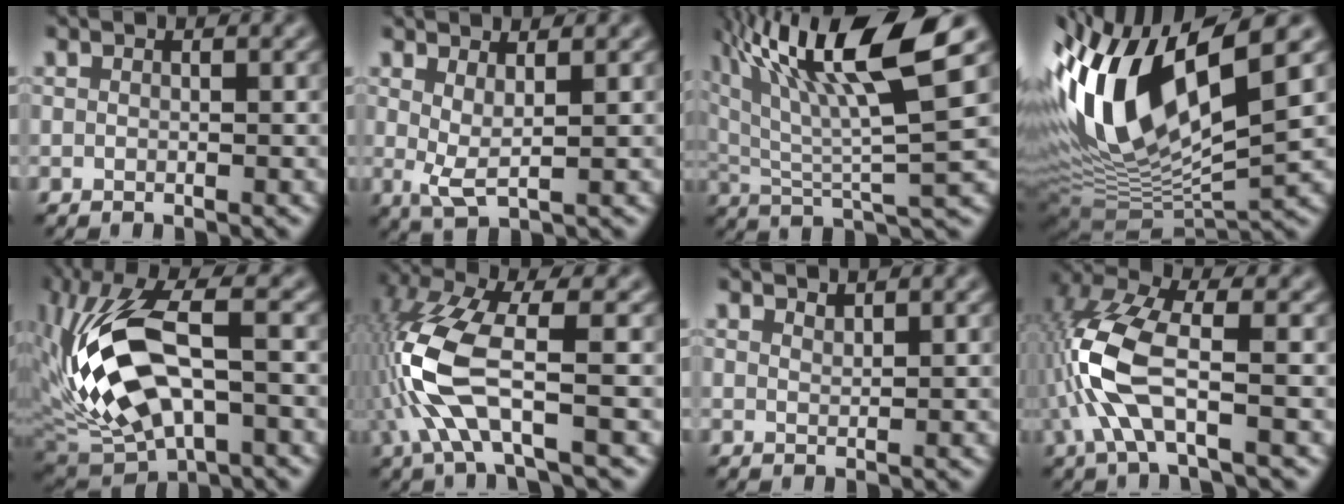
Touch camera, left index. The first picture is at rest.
{"total": 2.5, "force": [1.0, 0.6, 2.2], "torque": [-0.039, -0.008, 0.018]}
{"total": 13.4, "force": [6.8, 2.8, 11.2], "torque": [-0.198, 0.018, 0.119]}
{"total": 13.6, "force": [2.8, 5.6, 12.1], "torque": [-0.242, -0.003, 0.051]}
{"total": 12.4, "force": [-0.1, 6.2, 10.7], "torque": [-0.229, 0.008, -0.012]}
{"total": 8.7, "force": [-2.0, 2.8, 8.0], "torque": [-0.206, 0.003, -0.045]}
{"total": 0.9, "force": [0.9, 0.1, 0.1], "torque": [0.000, -0.002, 0.017]}
{"total": 7.6, "force": [-1.3, 2.7, 6.9], "torque": [-0.175, 0.016, -0.030]}